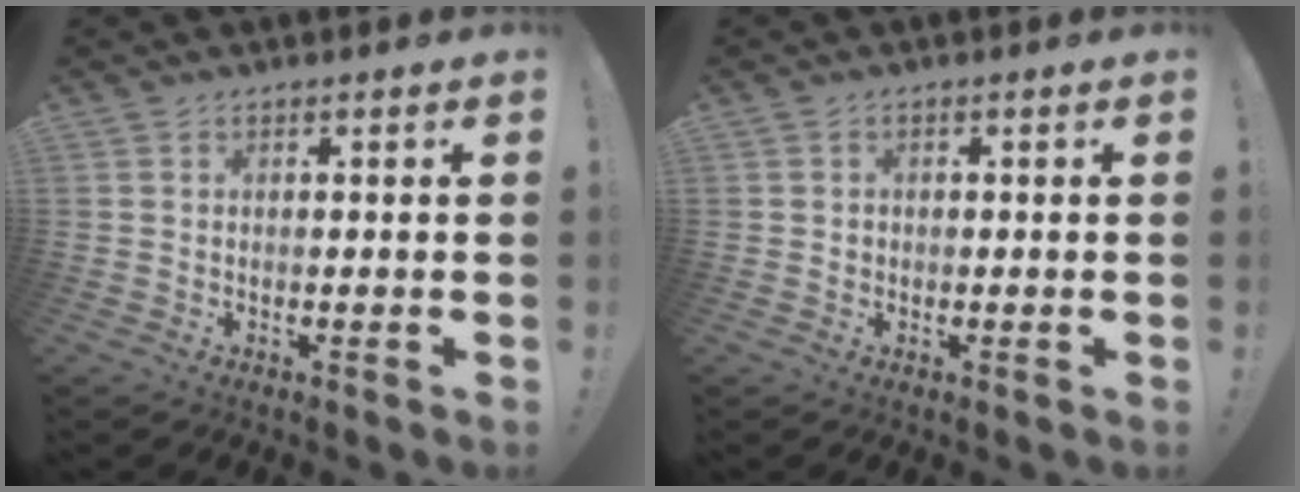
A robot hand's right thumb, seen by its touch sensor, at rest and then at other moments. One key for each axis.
{"total": 1.1, "fx": 0.1, "fy": 1.1, "fz": 0.3, "tx": -0.004, "ty": 0.005, "tz": 0.001}